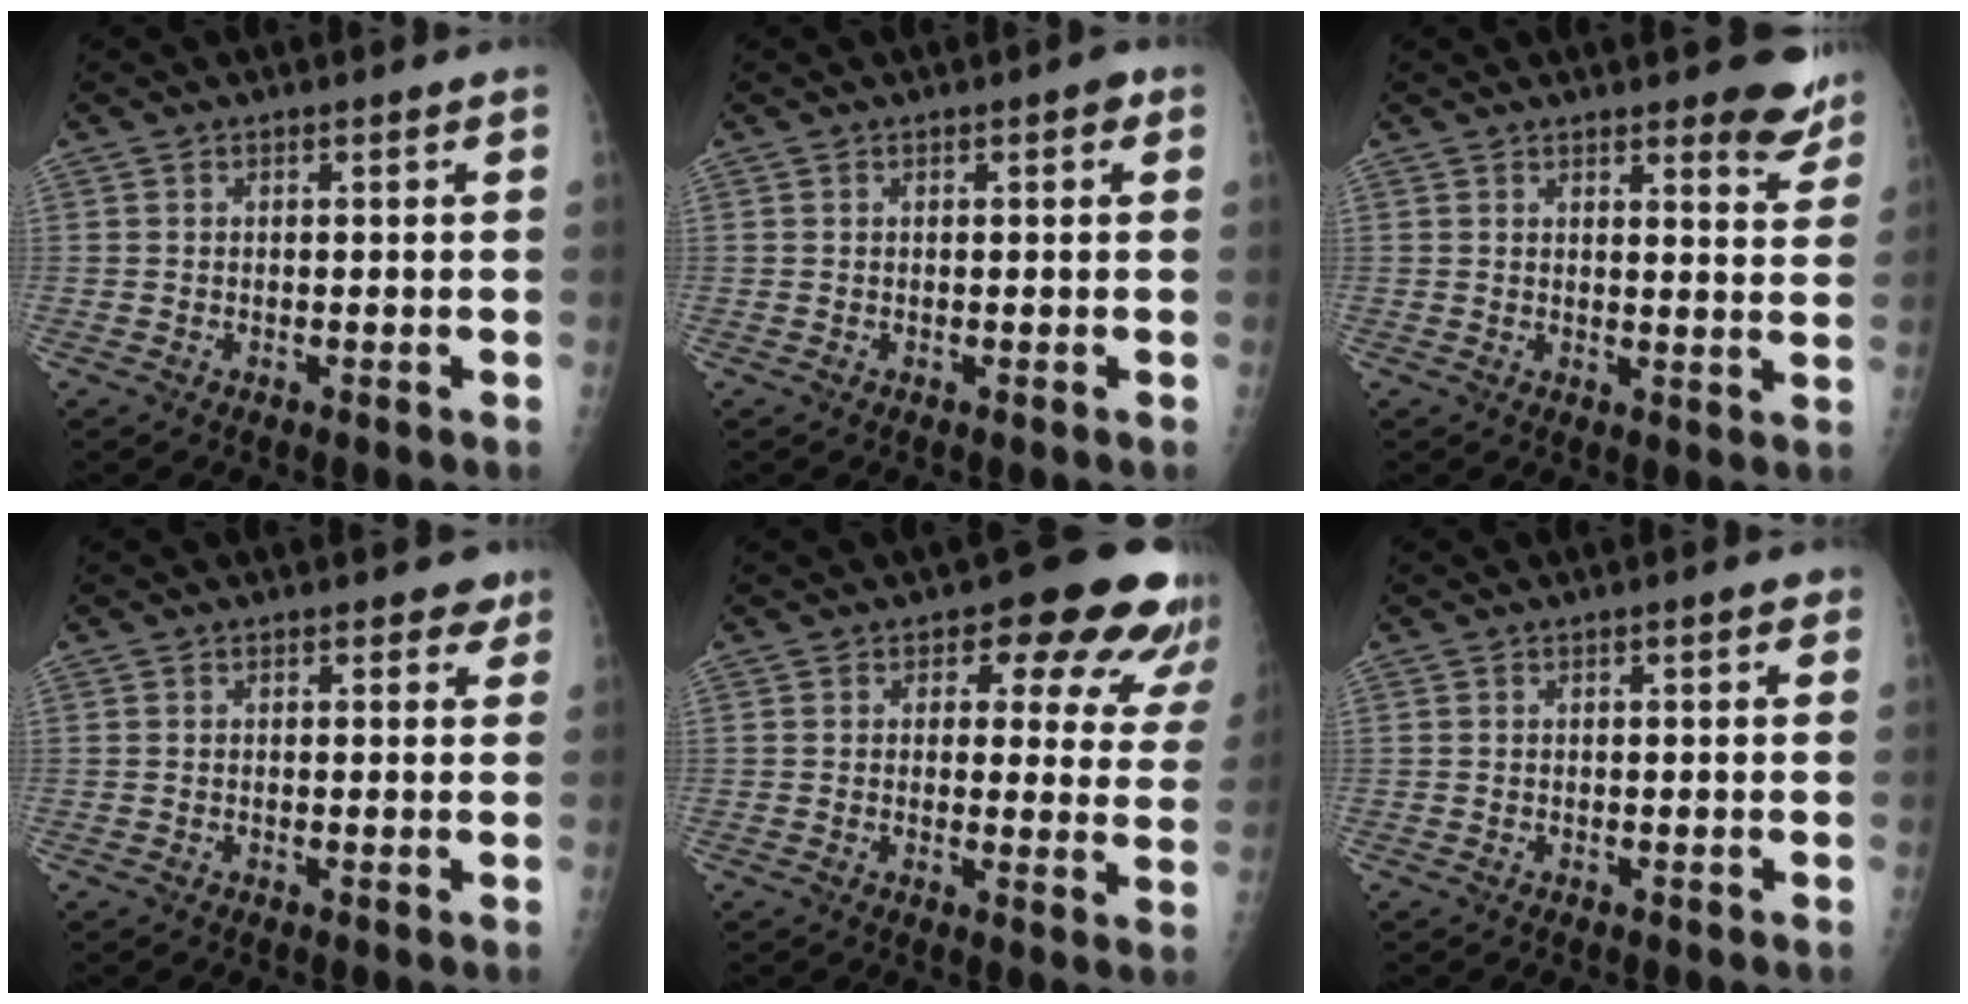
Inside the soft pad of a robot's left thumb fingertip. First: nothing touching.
{"total": 1.6, "force": [0.6, 0.6, 1.3], "torque": [-0.015, 0.002, 0.005]}
{"total": 6.9, "force": [5.4, 1.8, 3.9], "torque": [-0.023, -0.034, 0.058]}
{"total": 2.7, "force": [1.8, 1.4, 1.4], "torque": [0.004, -0.005, 0.017]}
{"total": 14.4, "force": [9.8, 6.9, 7.9], "torque": [-0.026, -0.048, 0.091]}
{"total": 2.0, "force": [1.0, 0.5, 1.6], "torque": [-0.019, 0.001, 0.010]}